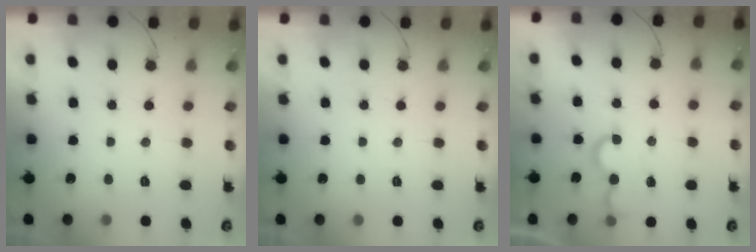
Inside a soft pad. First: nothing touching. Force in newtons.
{"total": 1.7, "press": 1.7, "slide": 0.1}
{"total": 5.6, "press": 5.6, "slide": 0.5}